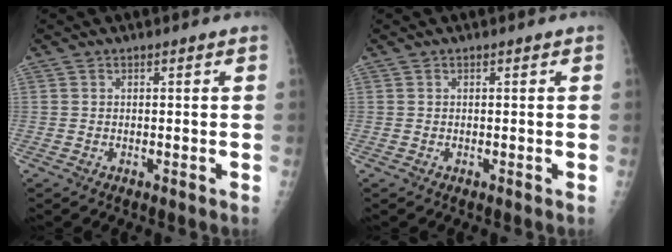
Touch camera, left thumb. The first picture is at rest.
{"total": 0.0}